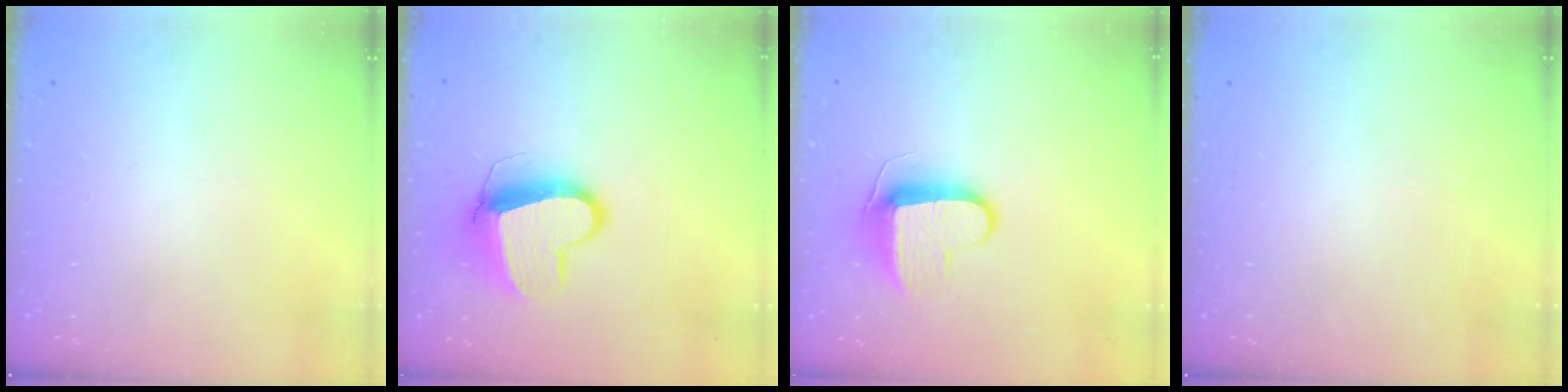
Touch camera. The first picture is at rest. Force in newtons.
{"total": 12.0, "press": 11.9, "slide": 1.2}
{"total": 9.2, "press": 9.2, "slide": 0.9}
{"total": 0.0}